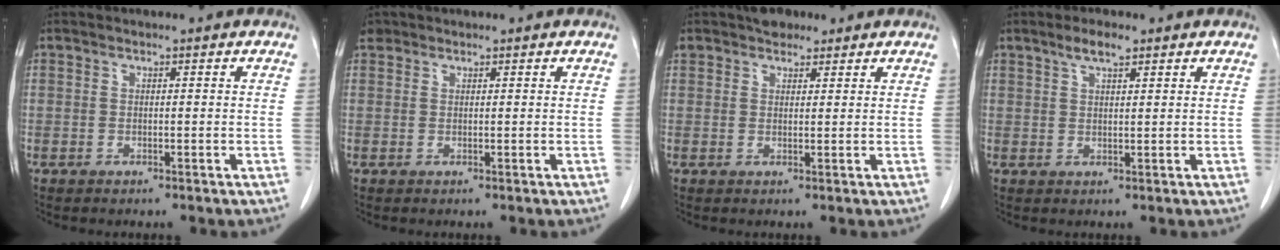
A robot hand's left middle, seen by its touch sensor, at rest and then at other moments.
{"total": 0.7, "force": [0.6, 0.4, 0.0], "torque": [-0.002, 0.006, 0.011]}
{"total": 3.4, "force": [2.7, 1.8, 0.9], "torque": [-0.018, 0.014, 0.044]}
{"total": 3.1, "force": [2.2, 0.7, 2.1], "torque": [-0.045, 0.005, 0.041]}